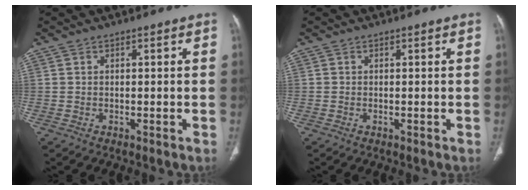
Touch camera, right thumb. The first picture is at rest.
{"total": 0.0}